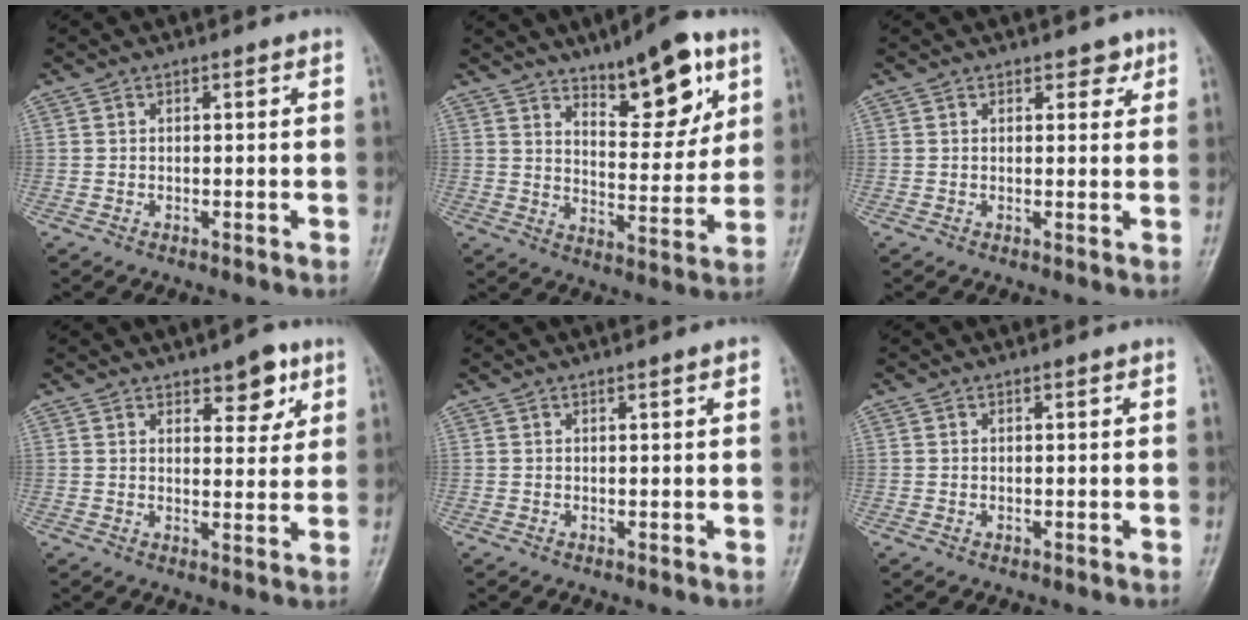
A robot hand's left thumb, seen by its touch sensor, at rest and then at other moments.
{"total": 14.0, "force": [8.3, 5.1, 10.0], "torque": [-0.112, -0.046, 0.129]}
{"total": 2.3, "force": [1.5, 1.4, 1.0], "torque": [0.005, -0.006, 0.016]}
{"total": 6.2, "force": [3.7, 3.0, 3.9], "torque": [-0.025, -0.020, 0.048]}
{"total": 1.3, "force": [0.7, 0.1, 1.1], "torque": [-0.018, 0.000, 0.008]}
{"total": 0.0}